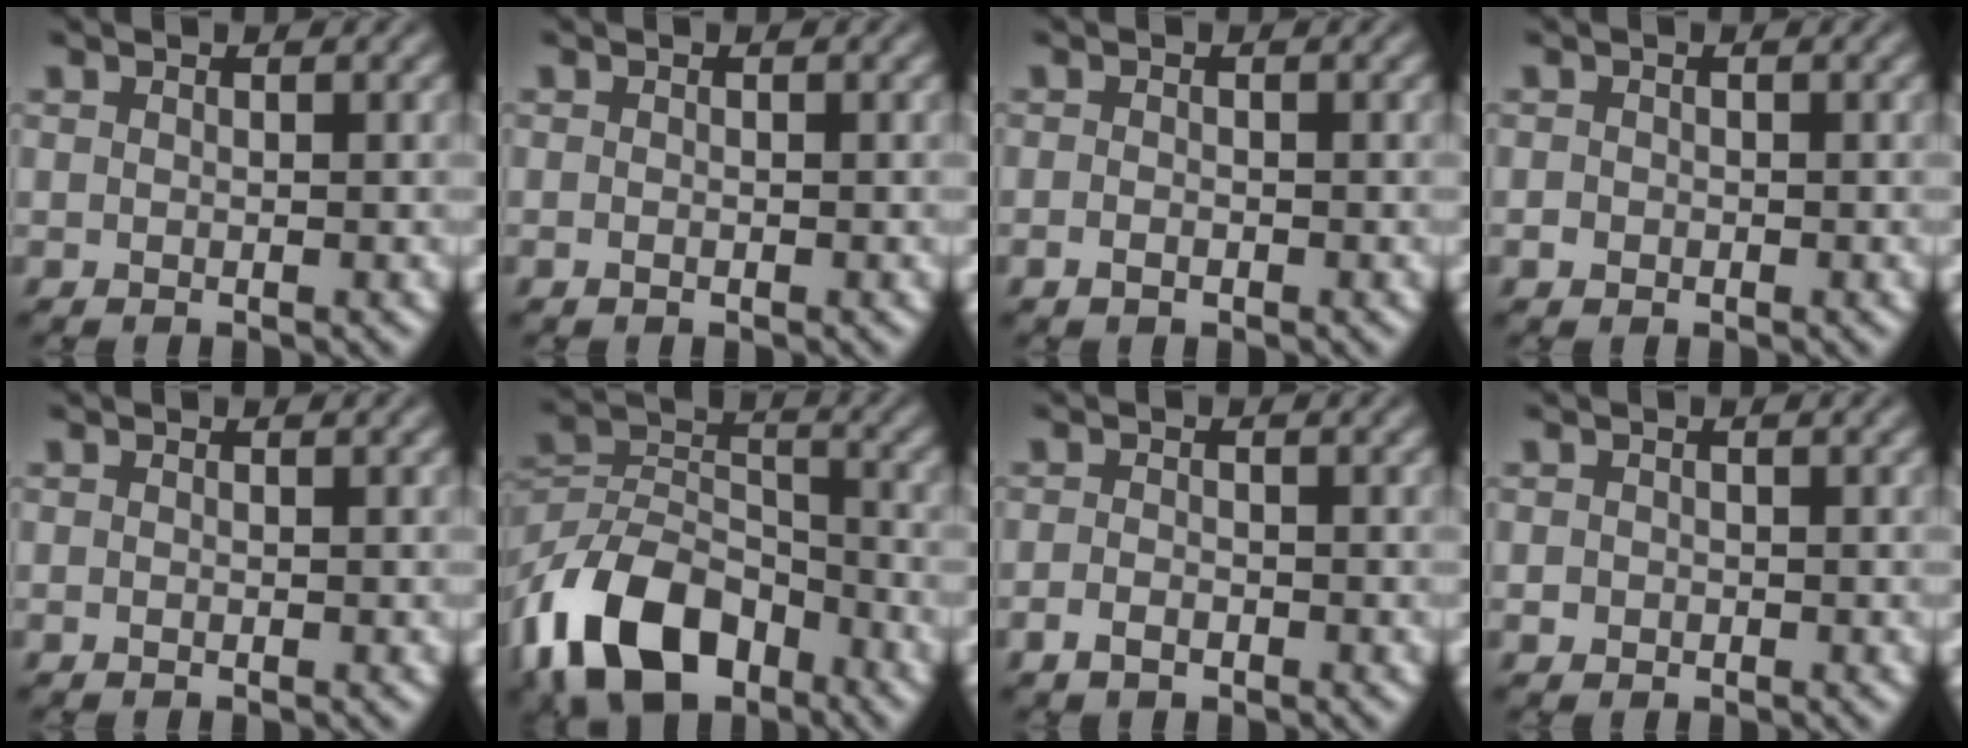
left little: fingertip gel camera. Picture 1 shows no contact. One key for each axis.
{"total": 0.0}
{"total": 0.8, "fx": -0.5, "fy": 0.4, "fz": 0.4, "tx": -0.008, "ty": 0.000, "tz": -0.012}
{"total": 0.9, "fx": -0.1, "fy": 0.8, "fz": 0.3, "tx": 0.007, "ty": 0.003, "tz": -0.006}
{"total": 0.0}
{"total": 11.6, "fx": -7.1, "fy": 6.5, "fz": 6.5, "tx": -0.127, "ty": 0.006, "tz": -0.149}
{"total": 1.5, "fx": -0.9, "fy": 0.8, "fz": 0.8, "tx": -0.014, "ty": 0.002, "tz": -0.020}
{"total": 0.8, "fx": -0.1, "fy": 0.8, "fz": 0.3, "tx": 0.004, "ty": 0.001, "tz": -0.002}